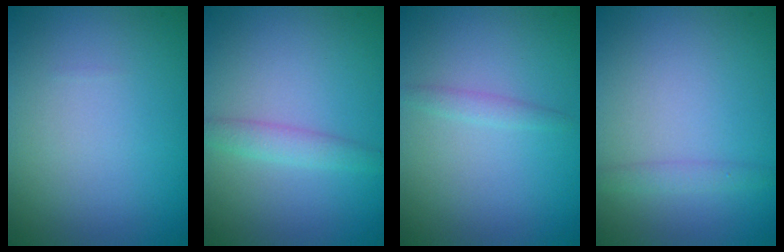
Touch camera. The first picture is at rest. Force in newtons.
{"total": 1.8, "press": 1.8, "slide": 0.1}
{"total": 0.5, "press": 0.5, "slide": 0.1}
{"total": 1.1, "press": 1.1, "slide": 0.1}